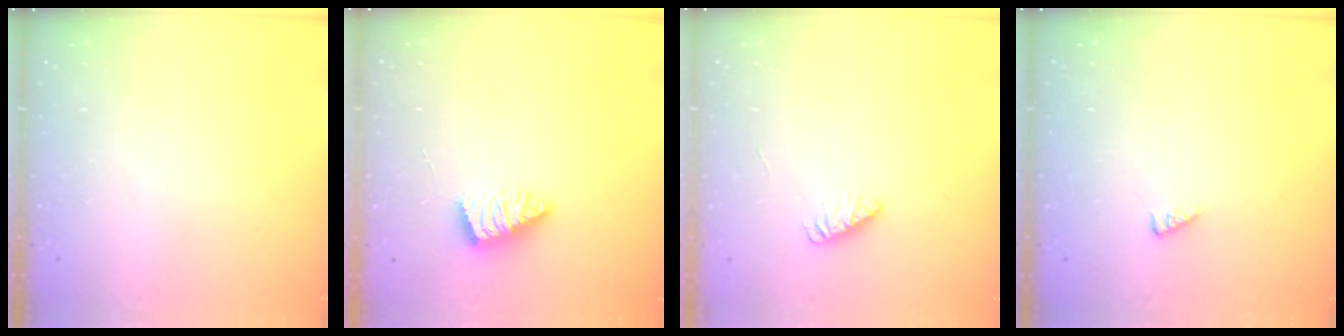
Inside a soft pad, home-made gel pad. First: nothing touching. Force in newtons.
{"total": 3.5, "press": 3.4, "slide": 0.5}
{"total": 1.8, "press": 1.7, "slide": 0.2}
{"total": 1.6, "press": 1.5, "slide": 0.4}